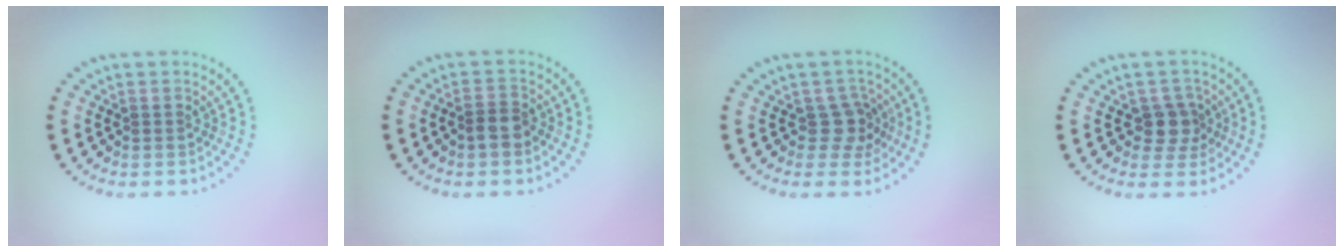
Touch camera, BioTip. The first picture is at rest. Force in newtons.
{"total": 1.9, "press": 1.6, "slide": 1.0}
{"total": 2.4, "press": 2.0, "slide": 1.4}
{"total": 2.4, "press": 2.0, "slide": 1.4}